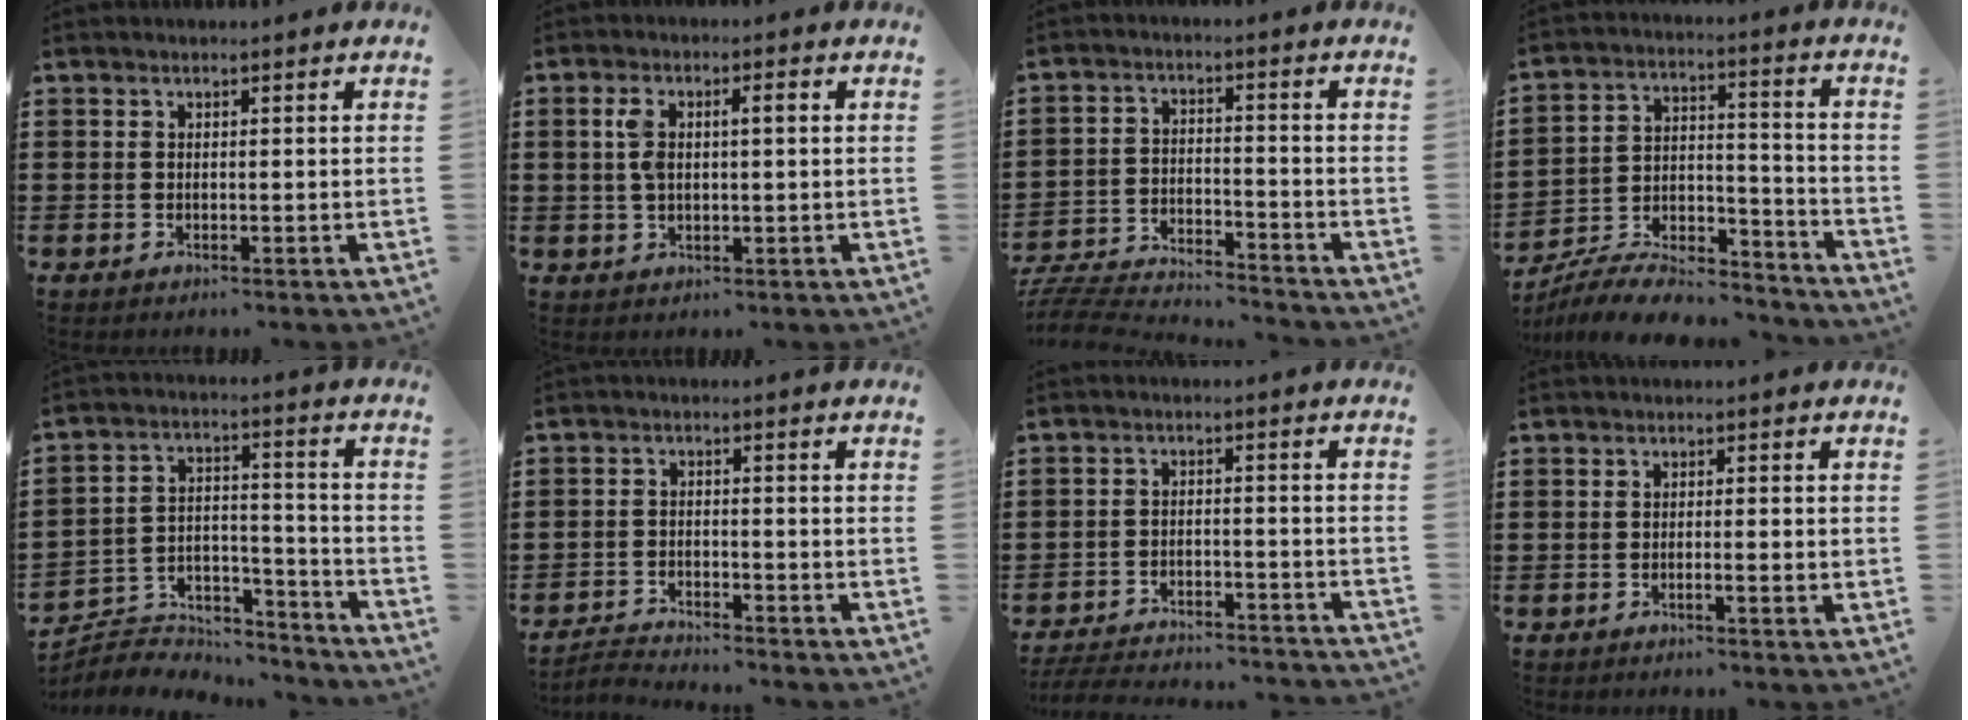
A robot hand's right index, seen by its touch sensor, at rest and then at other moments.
{"total": 4.4, "force": [0.7, 1.7, 4.0], "torque": [-0.081, 0.009, 0.009]}
{"total": 5.4, "force": [-5.3, 0.2, 0.7], "torque": [-0.032, -0.005, -0.114]}
{"total": 8.9, "force": [-8.0, 2.3, 3.1], "torque": [-0.054, 0.018, -0.156]}
{"total": 5.5, "force": [-5.1, 2.0, 0.7], "torque": [-0.019, 0.009, -0.104]}
{"total": 2.6, "force": [-2.6, 0.1, 0.1], "torque": [-0.007, 0.001, -0.057]}
{"total": 4.7, "force": [-4.6, 0.2, 0.9], "torque": [-0.022, -0.001, -0.095]}
{"total": 1.5, "force": [-0.5, -0.1, 1.4], "torque": [-0.022, -0.003, -0.009]}